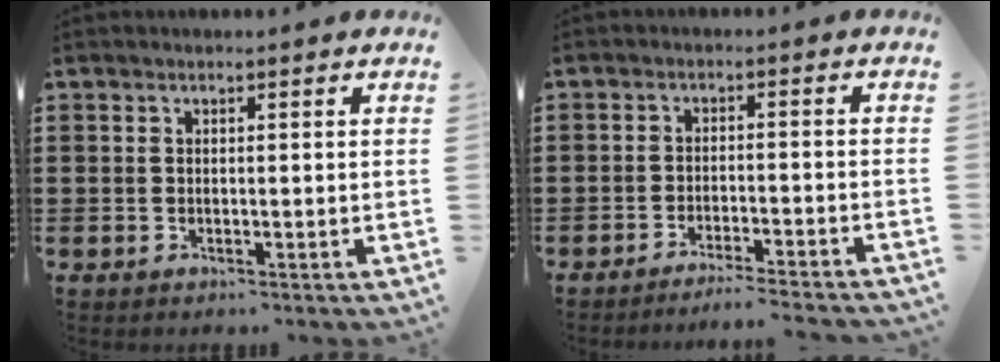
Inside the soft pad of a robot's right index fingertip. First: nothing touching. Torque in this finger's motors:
{"motor_torque": [1.07, 1.07, 0.15, 0.02]}